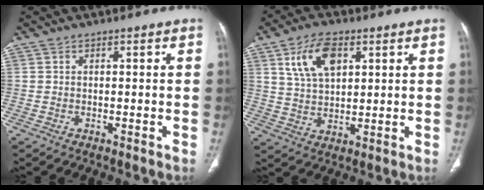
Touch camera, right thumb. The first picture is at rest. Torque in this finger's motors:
{"motor_torque": [-0.43, 0.59, 0.36, -0.17, 0.10]}